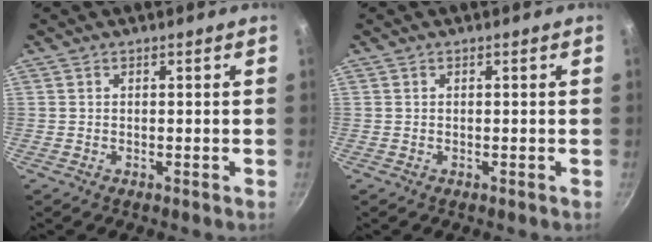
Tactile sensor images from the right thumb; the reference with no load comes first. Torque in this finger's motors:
{"motor_torque": [0.12, 0.10, 0.24, 0.04, -0.02]}